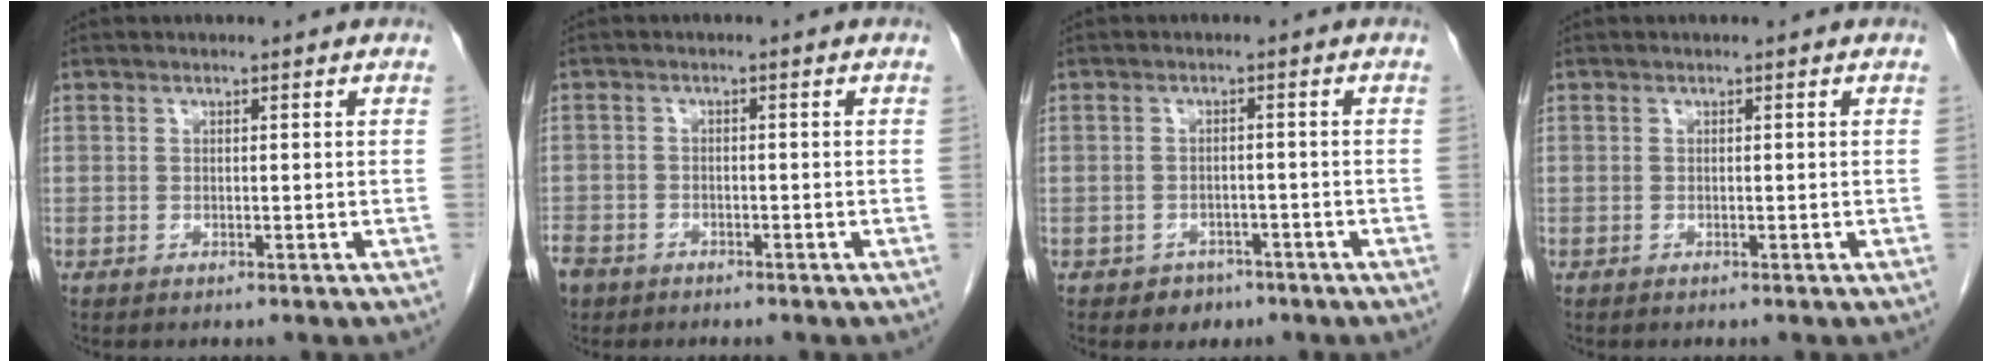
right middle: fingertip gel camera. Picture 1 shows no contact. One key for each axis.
{"total": 6.4, "fx": -4.5, "fy": 4.2, "fz": 1.9, "tx": -0.059, "ty": -0.004, "tz": -0.080}
{"total": 2.9, "fx": -1.8, "fy": 2.2, "fz": 0.4, "tx": -0.009, "ty": 0.010, "tz": -0.020}
{"total": 0.0}